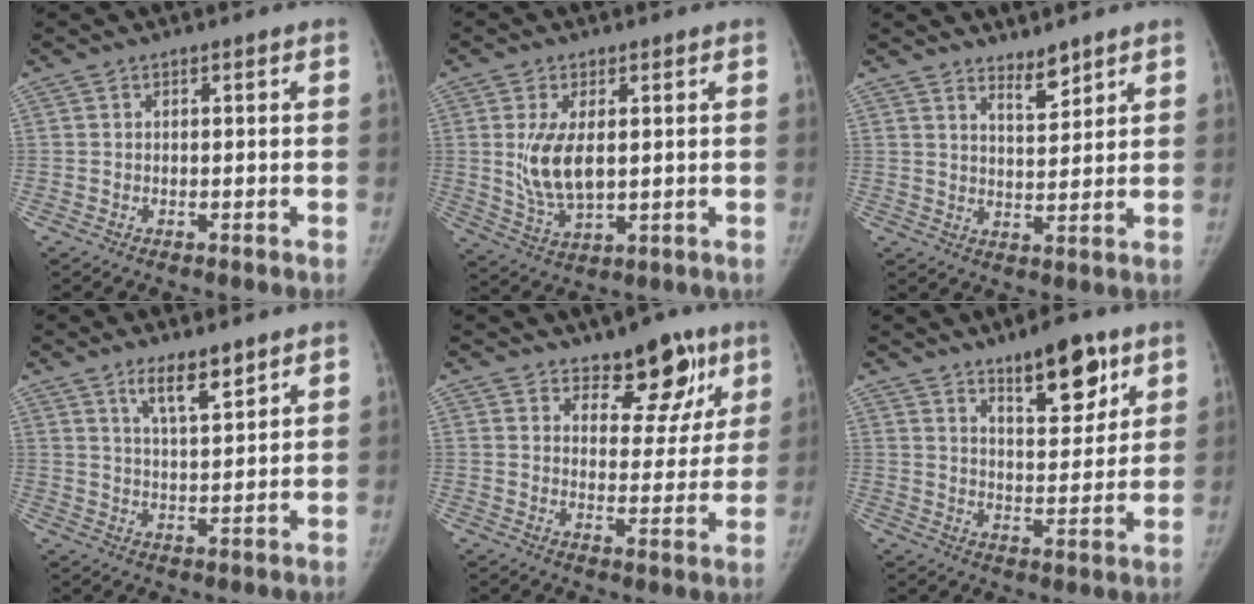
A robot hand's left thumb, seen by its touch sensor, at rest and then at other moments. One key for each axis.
{"total": 9.2, "fx": 1.3, "fy": 4.7, "fz": 7.9, "tx": -0.150, "ty": -0.016, "tz": 0.036}
{"total": 4.2, "fx": 3.6, "fy": 1.1, "fz": 1.9, "tx": -0.019, "ty": -0.035, "tz": 0.063}
{"total": 6.6, "fx": 4.6, "fy": 1.5, "fz": 4.5, "tx": -0.068, "ty": -0.033, "tz": 0.083}
{"total": 10.8, "fx": 7.2, "fy": 5.7, "fz": 5.7, "tx": -0.024, "ty": -0.042, "tz": 0.103}
{"total": 13.1, "fx": 8.4, "fy": 5.6, "fz": 8.4, "tx": -0.076, "ty": -0.050, "tz": 0.130}